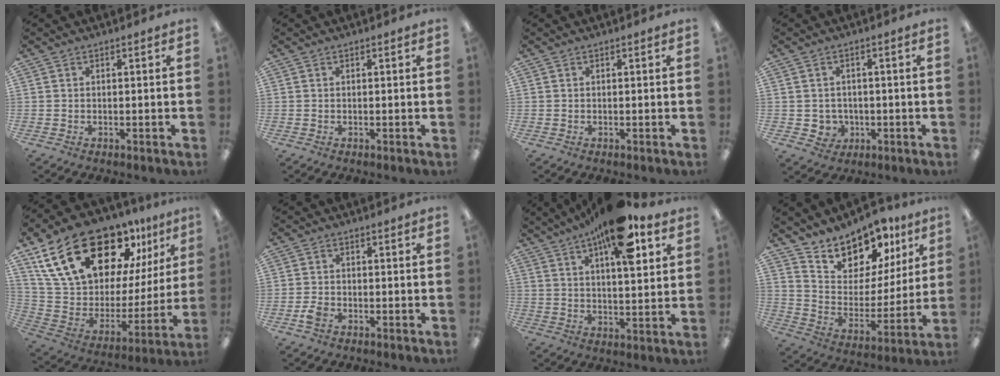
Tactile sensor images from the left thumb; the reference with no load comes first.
{"total": 0.0}
{"total": 0.0}
{"total": 3.6, "force": [-0.1, 3.5, 0.8], "torque": [-0.011, 0.003, -0.001]}
{"total": 26.3, "force": [17.8, 12.1, 15.1], "torque": [-0.264, -0.111, 0.321]}
{"total": 2.5, "force": [-1.3, 1.7, 1.4], "torque": [-0.030, 0.004, -0.024]}
{"total": 16.8, "force": [10.1, 5.5, 12.2], "torque": [-0.188, -0.044, 0.162]}
{"total": 12.8, "force": [11.3, 5.9, 1.5], "torque": [-0.036, -0.110, 0.205]}